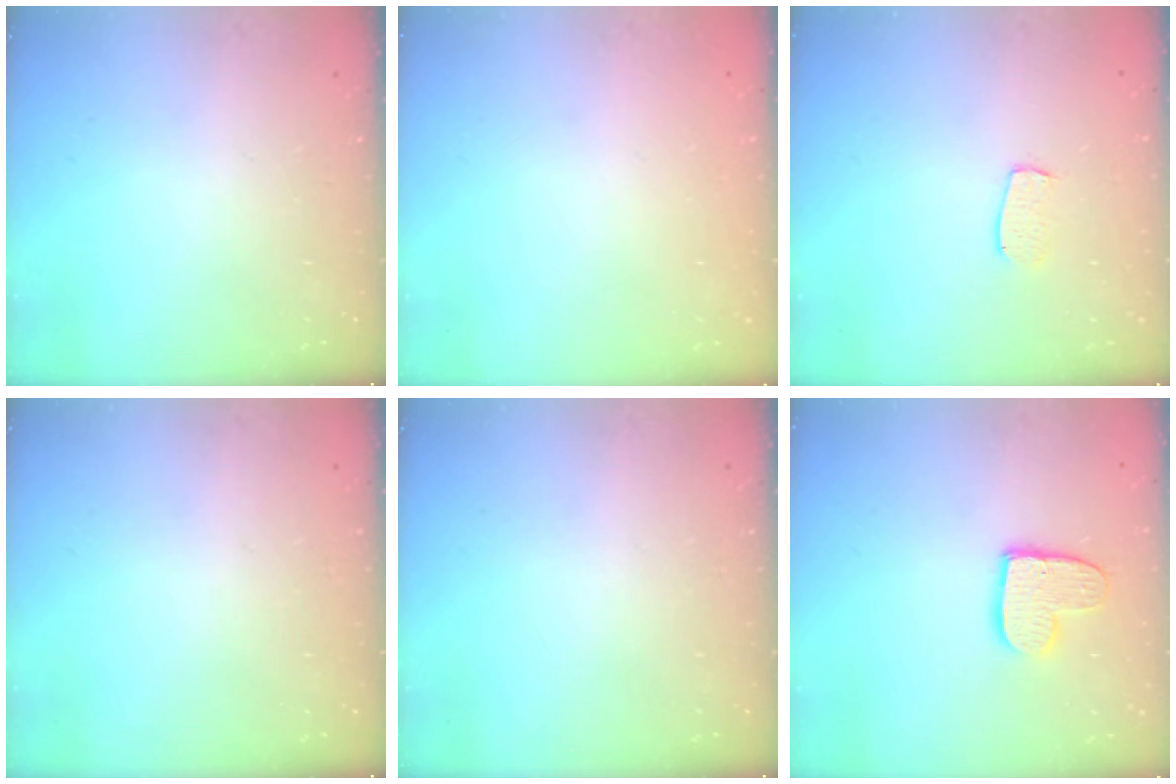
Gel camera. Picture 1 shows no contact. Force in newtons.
{"total": 0.0}
{"total": 6.1, "press": 6.1, "slide": 0.3}
{"total": 0.0}
{"total": 0.0}
{"total": 10.9, "press": 10.8, "slide": 0.9}